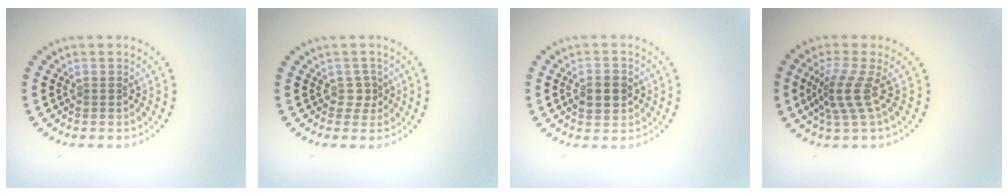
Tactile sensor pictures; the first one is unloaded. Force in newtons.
{"total": 1.2, "press": 1.0, "slide": 0.7}
{"total": 3.3, "press": 3.3, "slide": 0.2}
{"total": 3.1, "press": 2.3, "slide": 2.1}